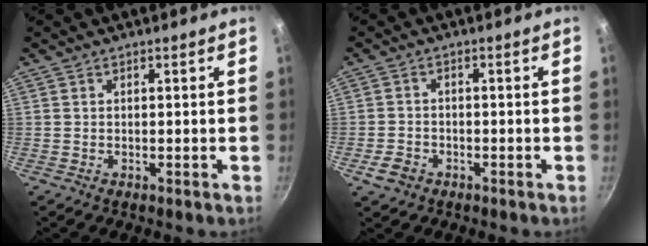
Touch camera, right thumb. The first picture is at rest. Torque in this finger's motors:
{"motor_torque": [-0.15, 0.10, -0.30, 0.16, -0.01]}